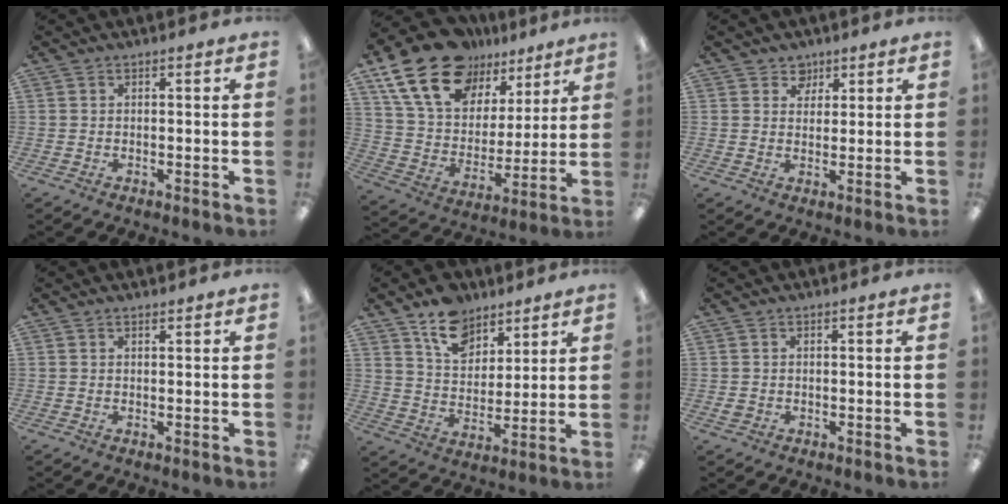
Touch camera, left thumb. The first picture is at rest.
{"total": 21.4, "force": [14.3, 12.3, 10.2], "torque": [-0.201, -0.076, 0.263]}
{"total": 4.0, "force": [2.7, 2.8, 0.3], "torque": [0.006, -0.012, 0.046]}
{"total": 0.8, "force": [0.8, 0.2, 0.2], "torque": [-0.004, 0.000, 0.015]}
{"total": 12.1, "force": [8.6, 7.4, 4.2], "torque": [-0.067, -0.046, 0.161]}
{"total": 1.1, "force": [0.1, 1.0, 0.5], "torque": [-0.009, 0.004, 0.001]}